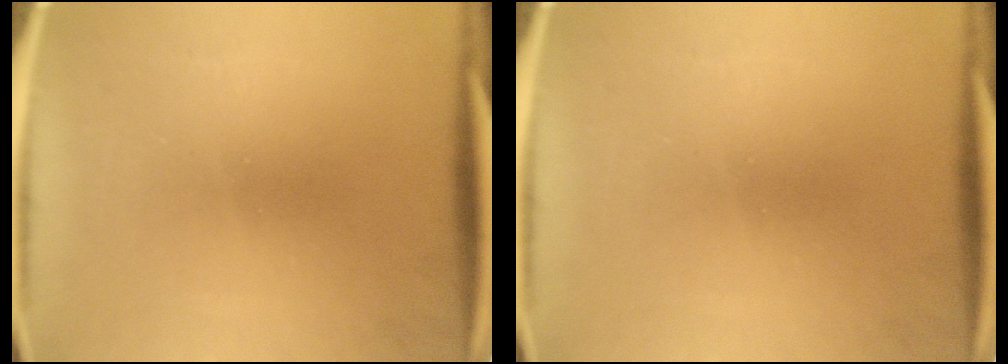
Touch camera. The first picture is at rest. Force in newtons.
{"total": 0.0}